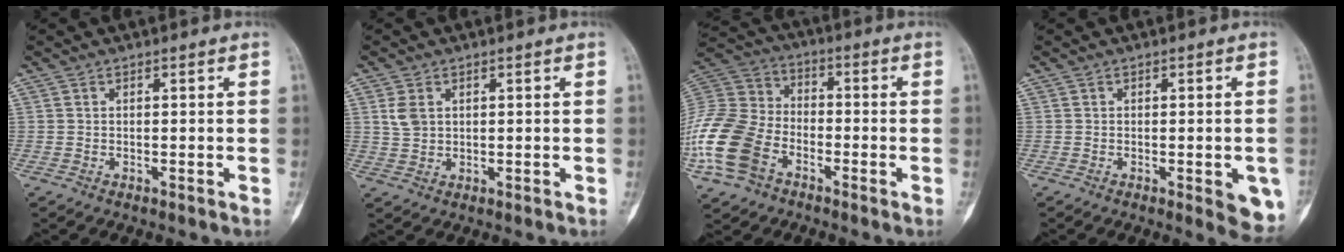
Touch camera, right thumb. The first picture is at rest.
{"total": 3.4, "force": [1.1, 2.4, 2.1], "torque": [-0.039, 0.002, 0.028]}
{"total": 18.6, "force": [-7.6, 12.8, 11.1], "torque": [-0.253, 0.039, -0.155]}
{"total": 6.7, "force": [-2.1, 2.2, 6.0], "torque": [-0.051, -0.006, -0.020]}